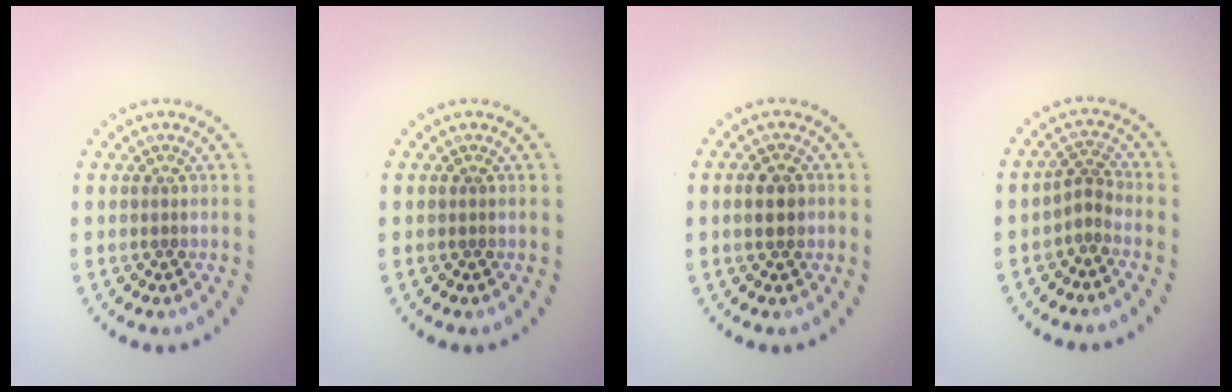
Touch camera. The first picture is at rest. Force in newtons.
{"total": 0.0}
{"total": 2.5, "press": 2.4, "slide": 0.3}
{"total": 1.9, "press": 1.2, "slide": 1.5}